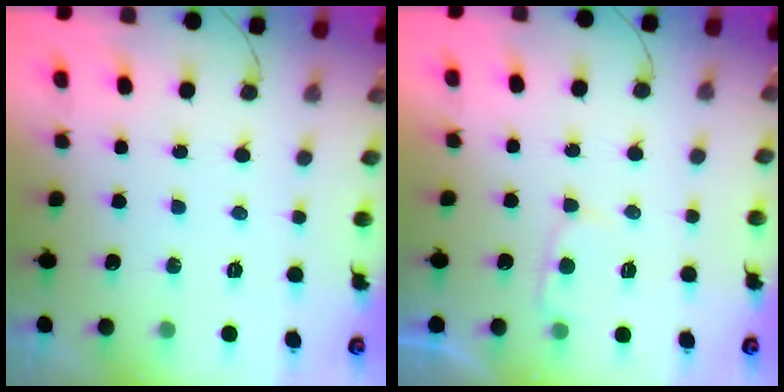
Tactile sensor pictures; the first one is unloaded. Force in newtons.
{"total": 3.6, "press": 3.6, "slide": 0.2}